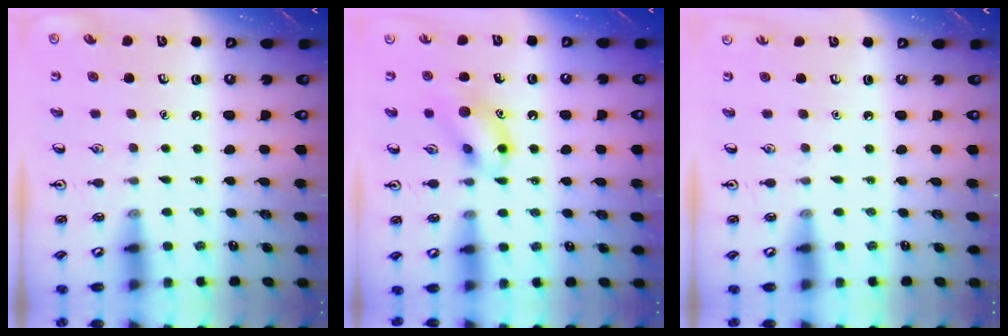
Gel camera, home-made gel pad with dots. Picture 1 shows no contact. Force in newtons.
{"total": 11.8, "press": 11.8, "slide": 1.3}
{"total": 0.0}